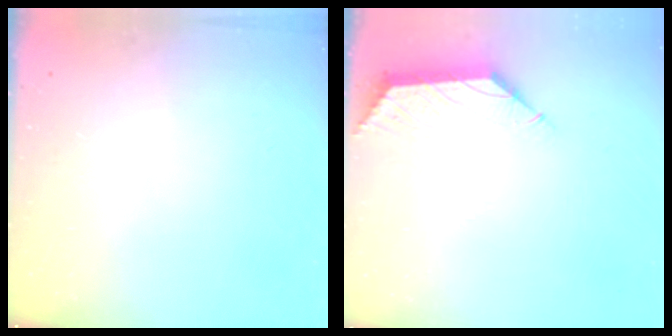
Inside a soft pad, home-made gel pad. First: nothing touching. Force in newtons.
{"total": 2.3, "press": 2.2, "slide": 0.3}